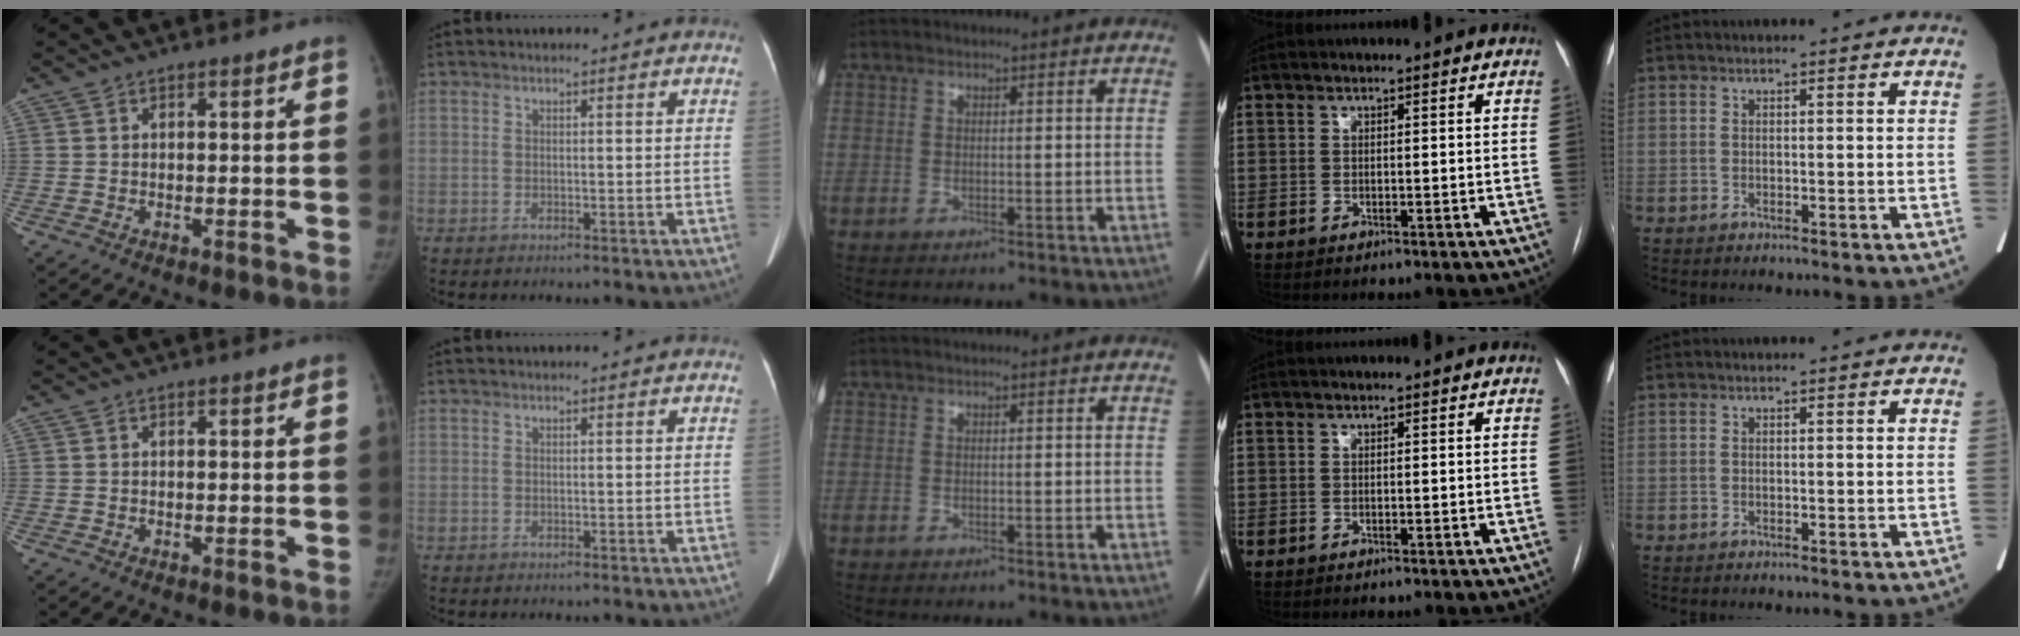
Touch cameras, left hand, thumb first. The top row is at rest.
{}